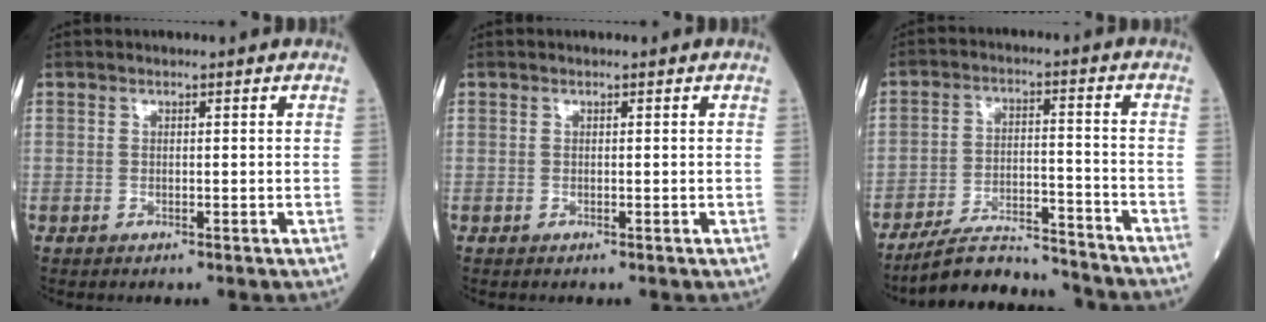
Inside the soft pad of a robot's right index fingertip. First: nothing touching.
{"total": 0.0}
{"total": 12.1, "force": [-11.6, 1.3, 3.3], "torque": [-0.046, 0.011, -0.185]}